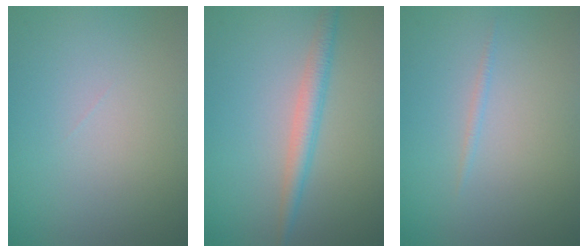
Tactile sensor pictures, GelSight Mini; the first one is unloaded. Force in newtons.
{"total": 2.3, "press": 2.3, "slide": 0.1}
{"total": 0.5, "press": 0.5, "slide": 0.1}